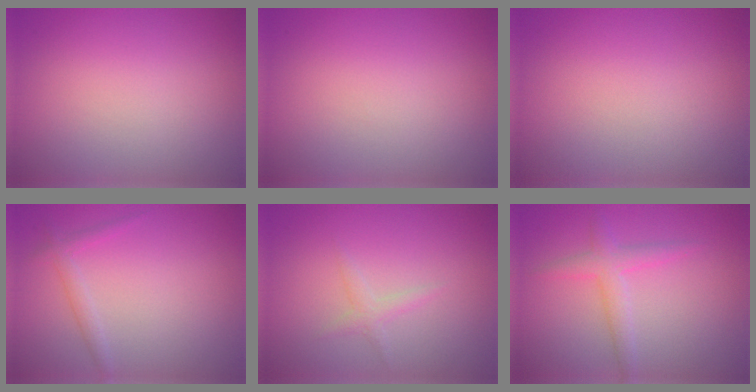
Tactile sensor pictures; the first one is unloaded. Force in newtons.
{"total": 0.0}
{"total": 0.0}
{"total": 1.4, "press": 1.4, "slide": 0.0}
{"total": 1.0, "press": 1.0, "slide": 0.0}
{"total": 2.3, "press": 2.3, "slide": 0.1}